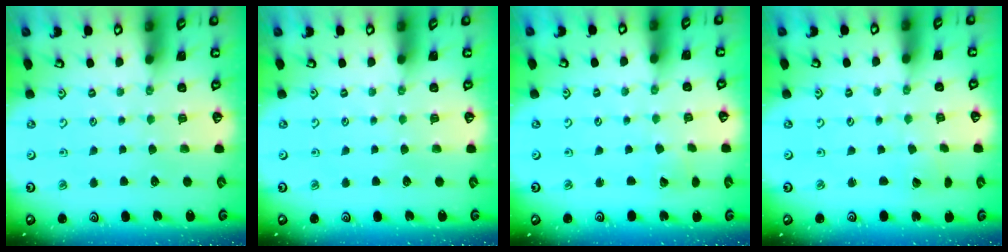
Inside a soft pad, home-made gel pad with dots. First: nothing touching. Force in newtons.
{"total": 0.0}
{"total": 2.7, "press": 2.7, "slide": 0.2}
{"total": 1.5, "press": 1.5, "slide": 0.0}